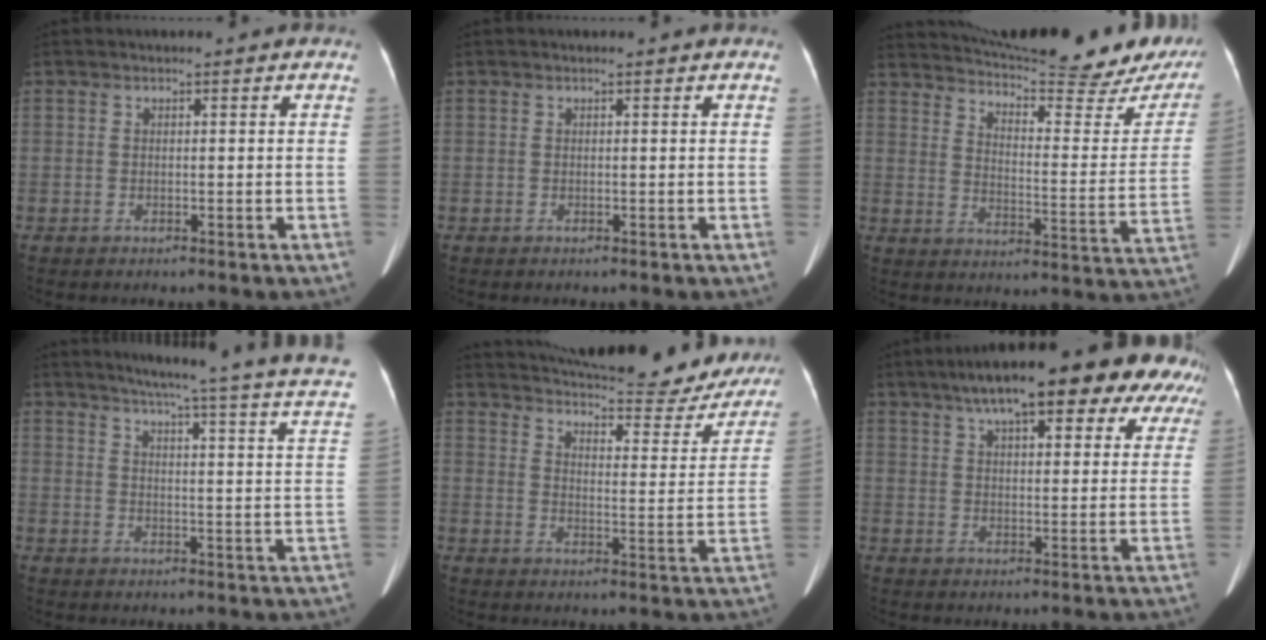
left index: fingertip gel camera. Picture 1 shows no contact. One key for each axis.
{"total": 0.0}
{"total": 26.3, "fx": 23.9, "fy": 2.2, "fz": 10.8, "tx": -0.163, "ty": -0.083, "tz": 0.298}
{"total": 21.3, "fx": 17.6, "fy": -0.5, "fz": 12.0, "tx": -0.174, "ty": -0.049, "tz": 0.200}
{"total": 25.8, "fx": 23.8, "fy": 4.5, "fz": 8.8, "tx": -0.130, "ty": -0.068, "tz": 0.290}
{"total": 21.1, "fx": 14.4, "fy": 5.9, "fz": 14.2, "tx": -0.208, "ty": 0.055, "tz": 0.185}